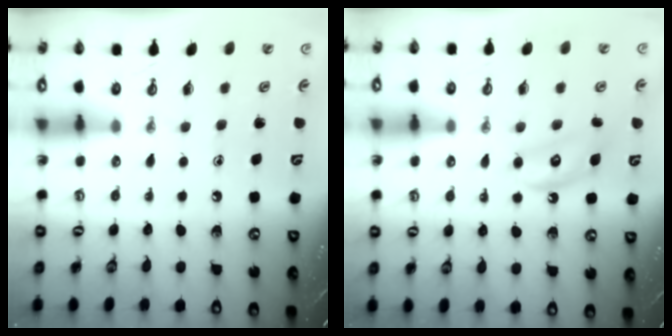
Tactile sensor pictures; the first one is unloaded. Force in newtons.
{"total": 4.8, "press": 4.7, "slide": 0.8}